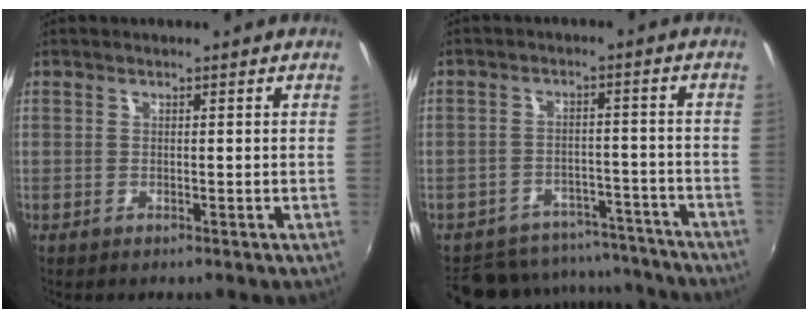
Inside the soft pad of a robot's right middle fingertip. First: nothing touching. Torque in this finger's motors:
{"motor_torque": [0.79, -1.34, -0.08, -0.01]}